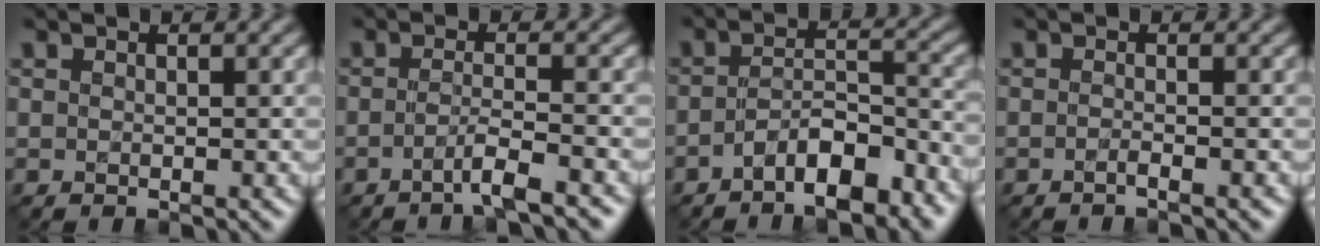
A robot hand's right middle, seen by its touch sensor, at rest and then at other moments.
{"total": 3.0, "force": [-1.8, 0.2, 2.4], "torque": [-0.037, 0.003, -0.043]}
{"total": 5.7, "force": [-3.6, 1.8, 4.1], "torque": [-0.070, 0.006, -0.059]}
{"total": 1.3, "force": [-0.7, 0.2, 1.1], "torque": [-0.011, -0.001, -0.017]}